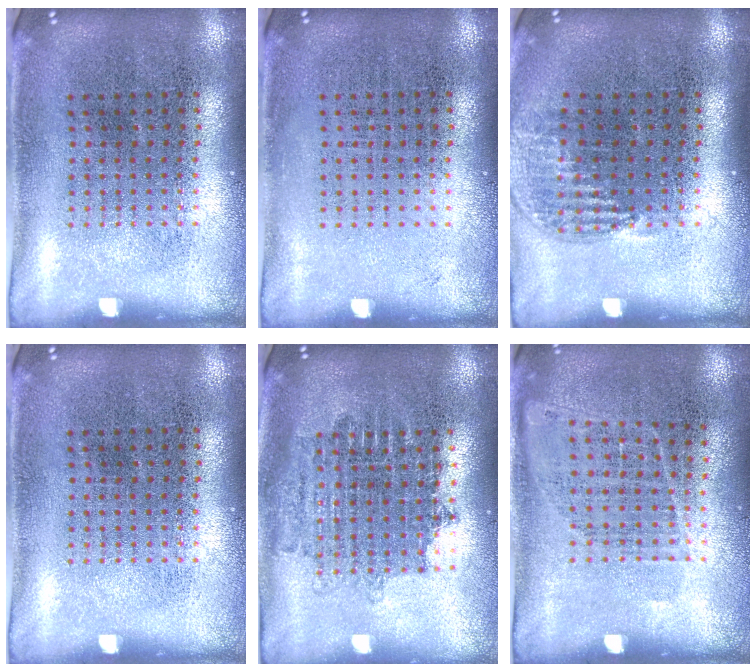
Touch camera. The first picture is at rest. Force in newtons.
{"total": 0.0}
{"total": 1.0, "press": 0.9, "slide": 0.5}
{"total": 0.0}
{"total": 1.8, "press": 1.5, "slide": 1.0}
{"total": 0.9, "press": 0.7, "slide": 0.4}